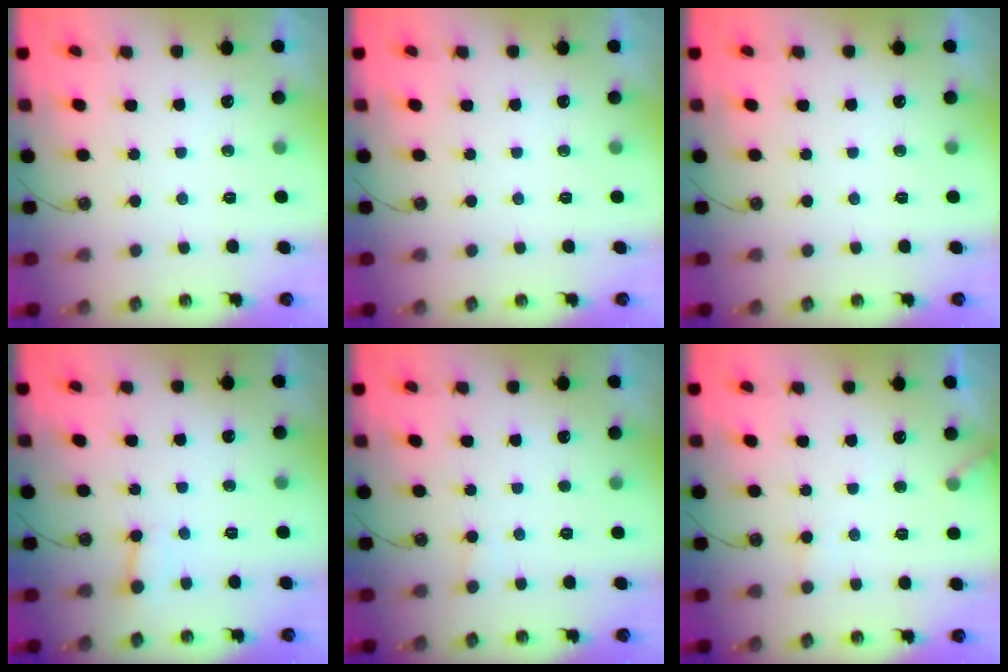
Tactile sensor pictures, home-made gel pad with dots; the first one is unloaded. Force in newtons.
{"total": 0.0}
{"total": 0.0}
{"total": 5.0, "press": 5.0, "slide": 0.6}
{"total": 4.1, "press": 4.1, "slide": 0.4}
{"total": 8.1, "press": 8.0, "slide": 0.5}